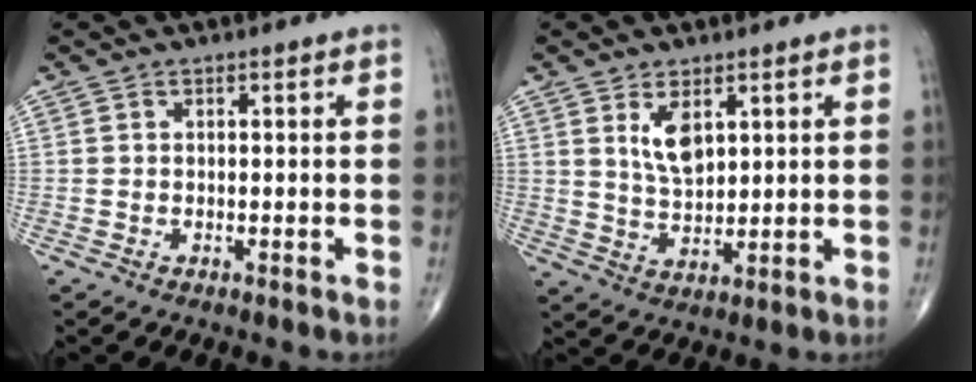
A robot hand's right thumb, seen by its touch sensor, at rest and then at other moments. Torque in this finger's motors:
{"motor_torque": [-0.59, 0.75, 0.45, 0.49, 0.09]}